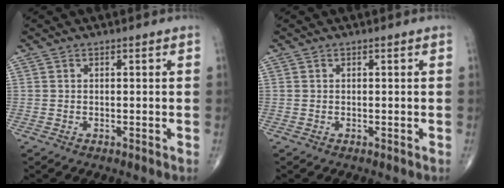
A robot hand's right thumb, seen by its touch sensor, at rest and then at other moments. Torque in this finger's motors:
{"motor_torque": [0.01, 0.31, -0.06, -0.05, 0.02]}